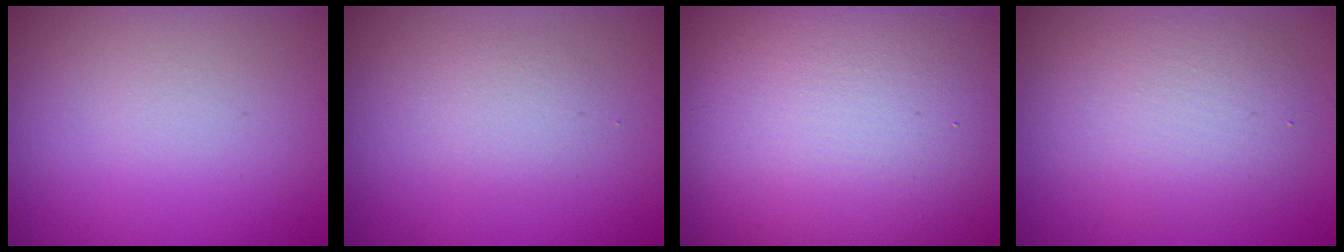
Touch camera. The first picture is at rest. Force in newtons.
{"total": 1.7, "press": 1.7, "slide": 0.1}
{"total": 21.1, "press": 21.1, "slide": 1.1}
{"total": 4.6, "press": 4.6, "slide": 0.3}